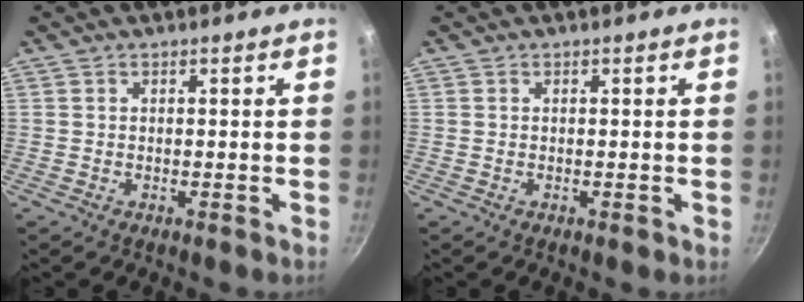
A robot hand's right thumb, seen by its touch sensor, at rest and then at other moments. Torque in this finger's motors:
{"motor_torque": [0.70, 0.30, 0.40, 0.10, 0.00]}